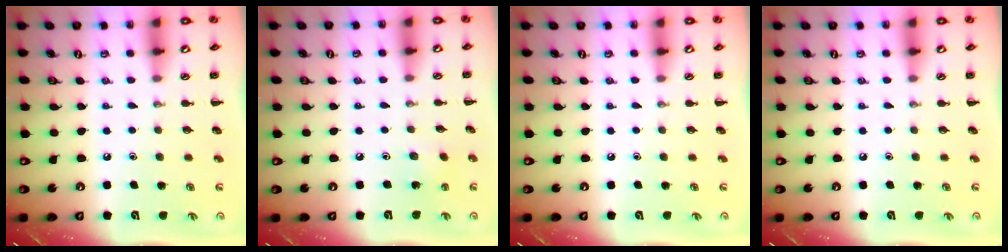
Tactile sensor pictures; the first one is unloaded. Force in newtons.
{"total": 2.2, "press": 2.1, "slide": 0.7}
{"total": 0.0}
{"total": 0.0}